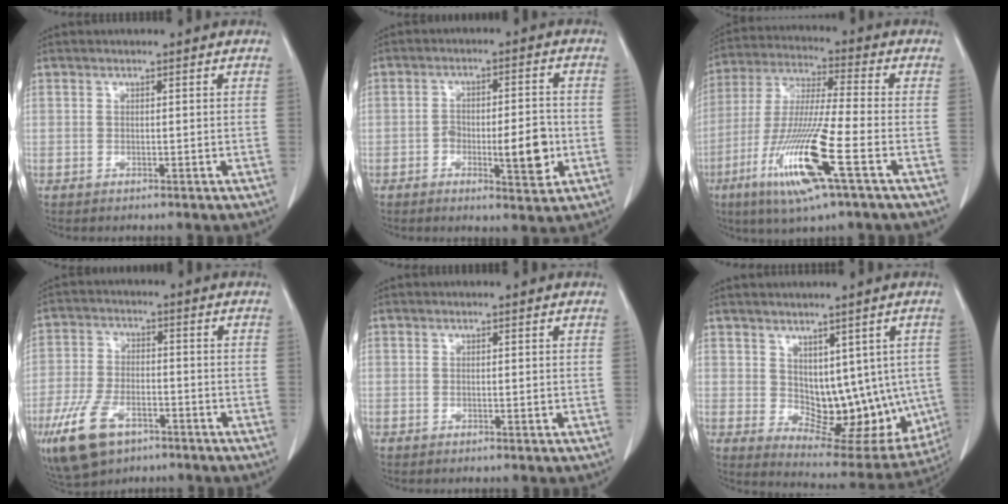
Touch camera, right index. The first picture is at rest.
{"total": 8.3, "force": [-2.3, 2.5, 7.6], "torque": [-0.112, 0.007, -0.029]}
{"total": 16.0, "force": [-6.6, 0.4, 14.6], "torque": [-0.303, -0.026, -0.123]}
{"total": 10.8, "force": [-6.0, 5.5, 7.1], "torque": [-0.151, -0.004, -0.106]}
{"total": 0.6, "force": [-0.1, 0.2, 0.6], "torque": [-0.009, -0.002, 0.000]}
{"total": 12.9, "force": [0.2, 7.6, 10.4], "torque": [-0.112, -0.002, 0.030]}